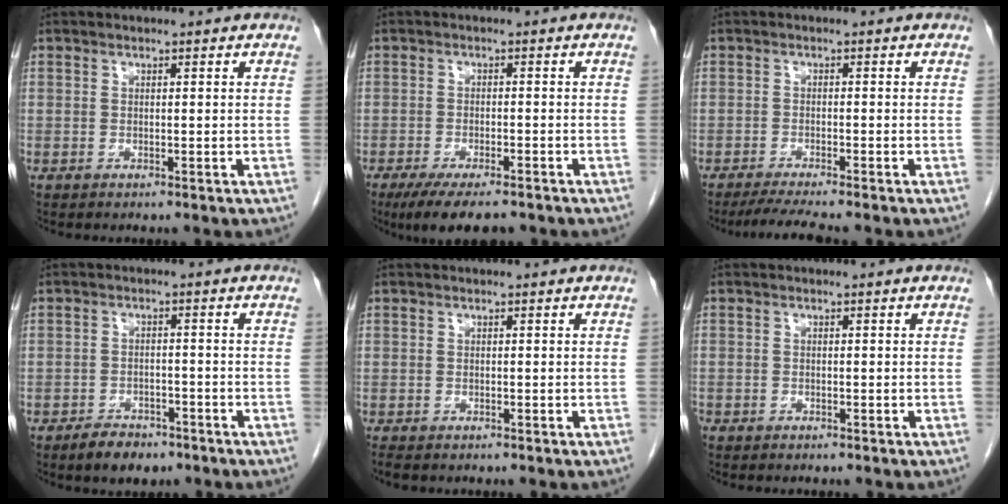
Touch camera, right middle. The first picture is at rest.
{"total": 8.2, "force": [-6.4, 2.0, 4.8], "torque": [-0.072, -0.014, -0.097]}
{"total": 4.6, "force": [-3.9, -0.7, 2.2], "torque": [-0.036, -0.016, -0.067]}
{"total": 4.5, "force": [-3.4, 2.3, 1.9], "torque": [-0.034, 0.002, -0.049]}
{"total": 1.7, "force": [-1.4, 0.6, 0.7], "torque": [-0.016, -0.006, -0.019]}
{"total": 0.8, "force": [-0.7, 0.4, 0.1], "torque": [-0.006, 0.001, -0.013]}